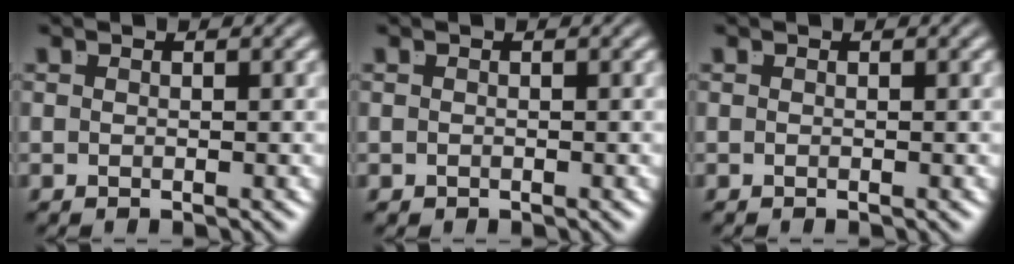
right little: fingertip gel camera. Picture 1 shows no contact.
{"total": 0.0}
{"total": 0.0}